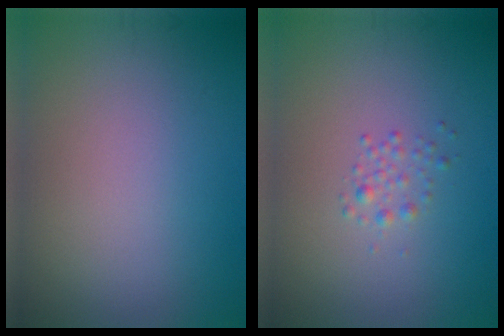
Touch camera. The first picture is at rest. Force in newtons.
{"total": 1.1, "press": 1.1, "slide": 0.0}